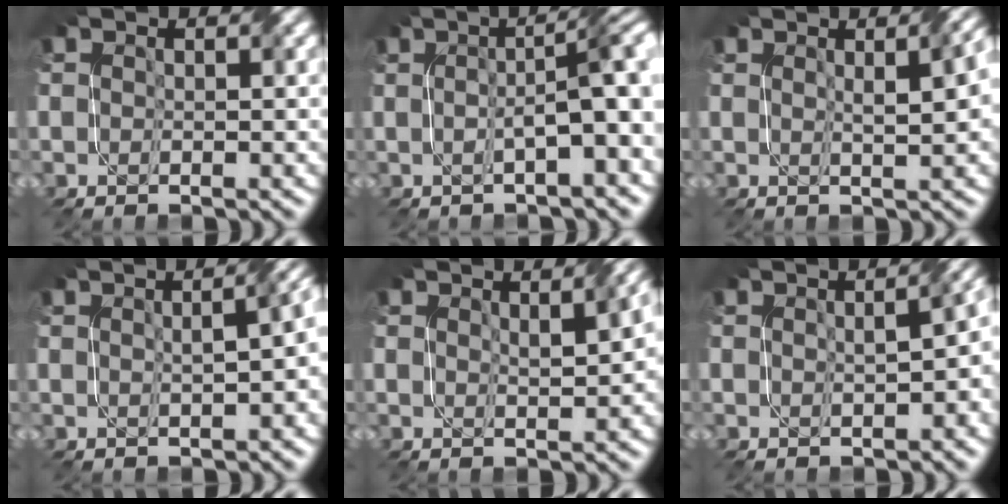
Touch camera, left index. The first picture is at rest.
{"total": 6.5, "force": [0.2, 1.4, 6.3], "torque": [-0.083, 0.015, 0.001]}
{"total": 4.5, "force": [1.2, 1.2, 4.2], "torque": [-0.030, 0.020, 0.014]}
{"total": 7.1, "force": [0.6, 3.4, 6.3], "torque": [-0.046, 0.016, 0.007]}
{"total": 3.3, "force": [1.4, 0.6, 2.9], "torque": [-0.036, 0.010, 0.023]}
{"total": 5.4, "force": [-0.1, 2.3, 4.9], "torque": [-0.054, 0.000, 0.009]}